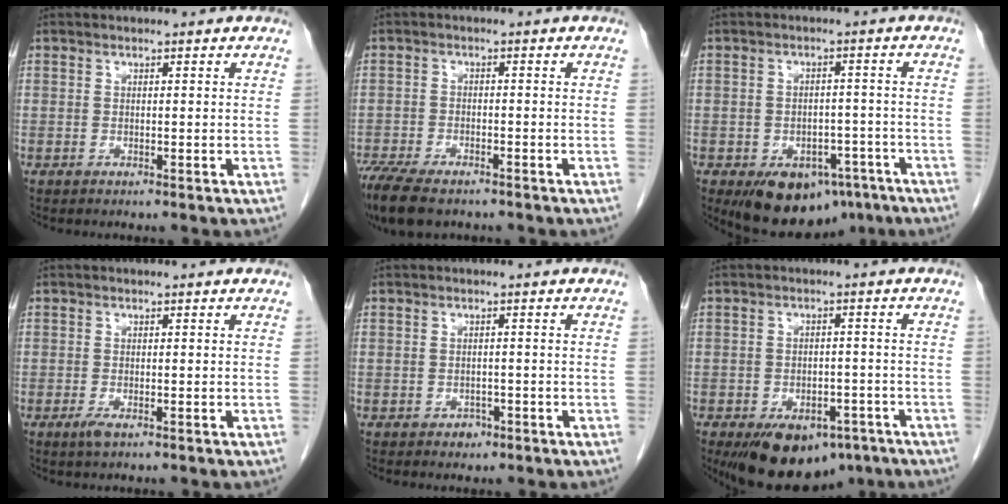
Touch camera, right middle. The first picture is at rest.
{"total": 10.4, "force": [-7.9, 3.8, 5.5], "torque": [-0.107, -0.015, -0.128]}
{"total": 11.1, "force": [-6.9, 6.7, 5.6], "torque": [-0.071, 0.011, -0.094]}
{"total": 1.4, "force": [-0.8, 0.3, 1.1], "torque": [-0.023, -0.003, -0.013]}
{"total": 1.4, "force": [-0.8, 1.1, 0.4], "torque": [-0.008, 0.003, -0.010]}
{"total": 11.7, "force": [-7.8, 5.6, 6.7], "torque": [-0.114, -0.006, -0.116]}